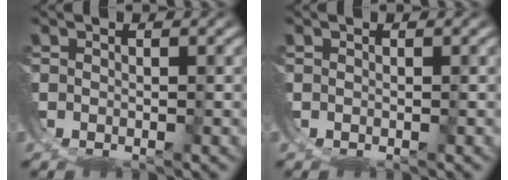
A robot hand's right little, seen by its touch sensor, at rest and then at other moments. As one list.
[{"total": 0.0}]